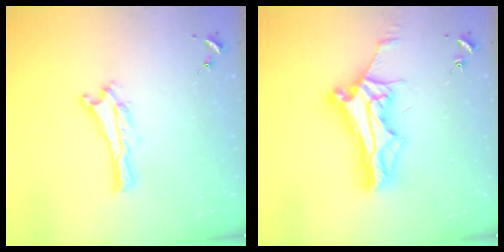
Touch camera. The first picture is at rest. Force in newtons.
{"total": 11.0, "press": 11.0, "slide": 0.8}